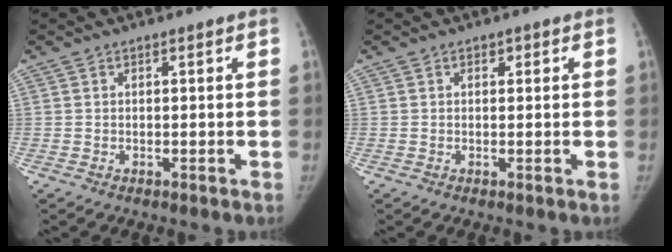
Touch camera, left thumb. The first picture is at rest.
{"total": 1.1, "force": [0.6, 0.8, 0.5], "torque": [0.005, -0.001, 0.006]}